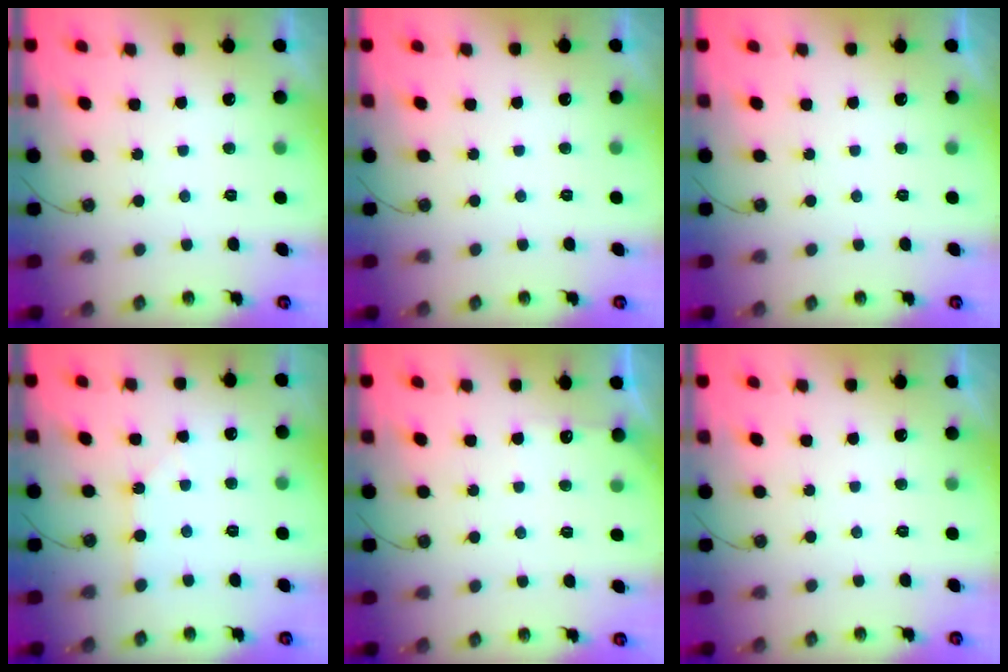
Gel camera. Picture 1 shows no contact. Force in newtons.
{"total": 0.0}
{"total": 0.0}
{"total": 1.1, "press": 1.1, "slide": 0.2}
{"total": 5.4, "press": 5.4, "slide": 0.6}
{"total": 0.0}